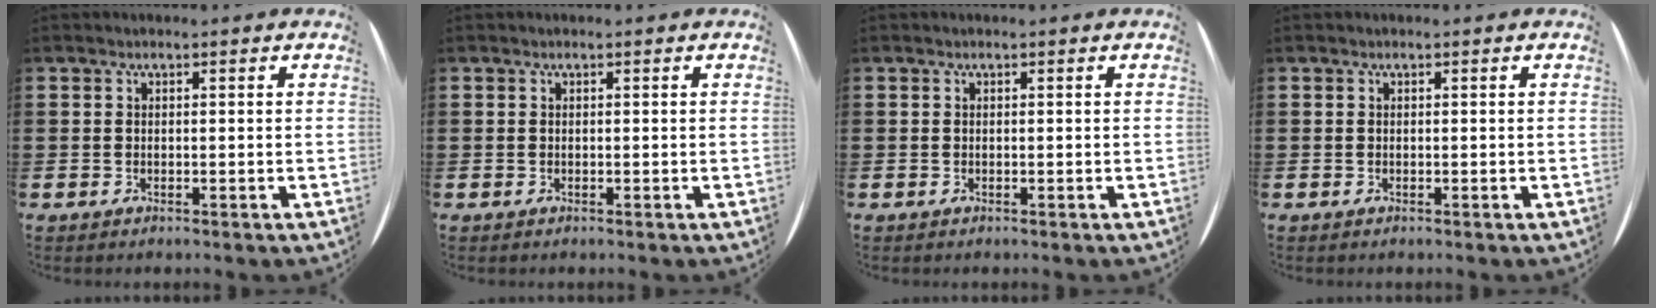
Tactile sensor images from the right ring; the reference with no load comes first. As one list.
[{"total": 0.0}, {"total": 0.0}, {"total": 0.0}]